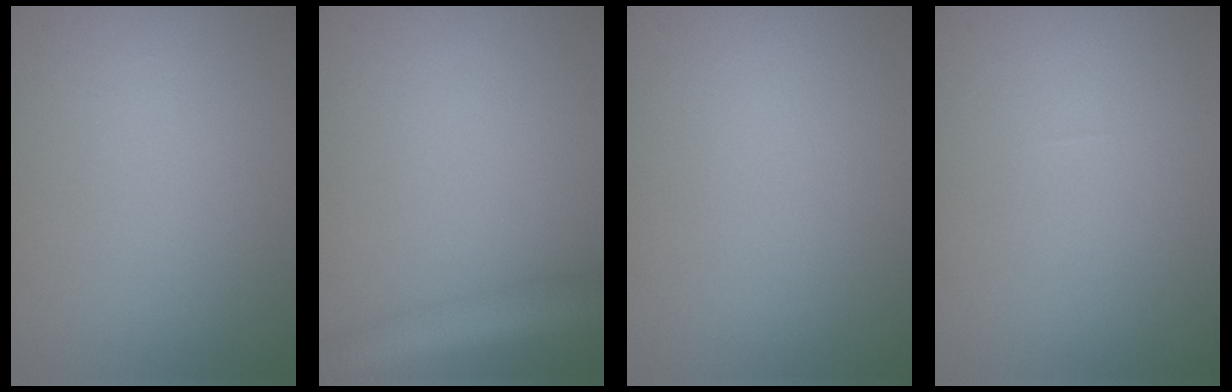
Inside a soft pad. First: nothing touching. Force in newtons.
{"total": 4.9, "press": 4.9, "slide": 0.3}
{"total": 0.0}
{"total": 0.0}